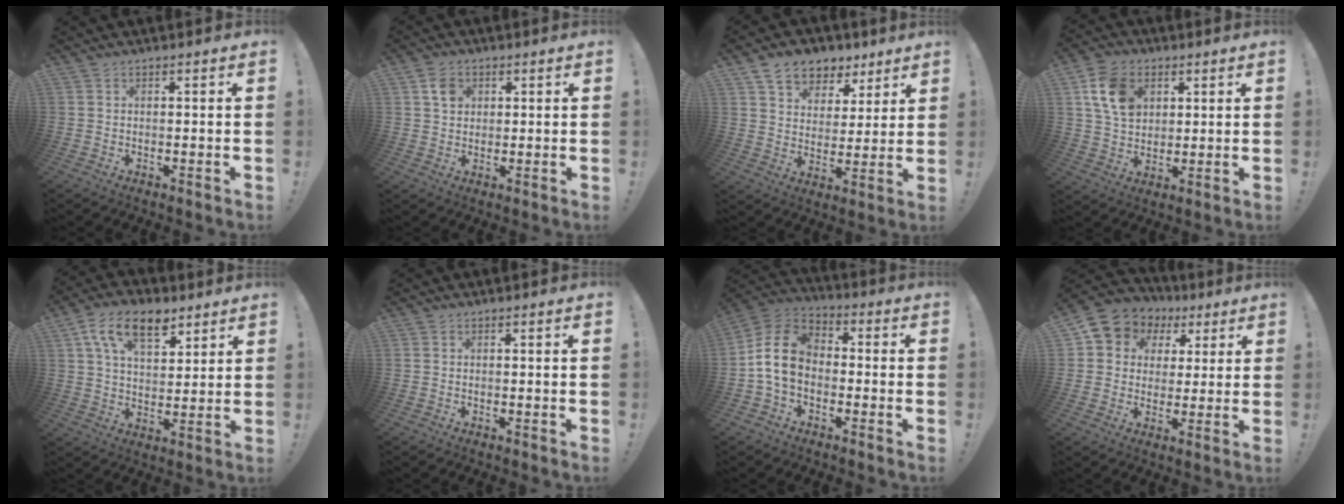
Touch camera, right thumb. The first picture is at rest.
{"total": 4.6, "force": [2.0, 3.8, 1.6], "torque": [-0.011, -0.005, 0.033]}
{"total": 10.8, "force": [7.3, 7.2, 3.4], "torque": [-0.061, -0.041, 0.142]}
{"total": 12.6, "force": [4.8, 9.5, 6.7], "torque": [-0.105, 0.001, 0.097]}
{"total": 13.4, "force": [7.5, 7.2, 8.5], "torque": [-0.140, -0.021, 0.137]}
{"total": 0.0}
{"total": 12.6, "force": [-0.6, 9.1, 8.7], "torque": [-0.167, 0.021, -0.003]}
{"total": 8.6, "force": [3.5, 7.5, 2.3], "torque": [-0.046, -0.021, 0.071]}